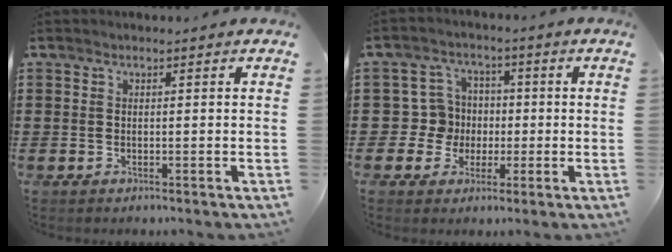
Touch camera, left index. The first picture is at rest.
{"total": 6.6, "force": [-0.3, 6.5, 1.1], "torque": [-0.056, 0.015, -0.003]}